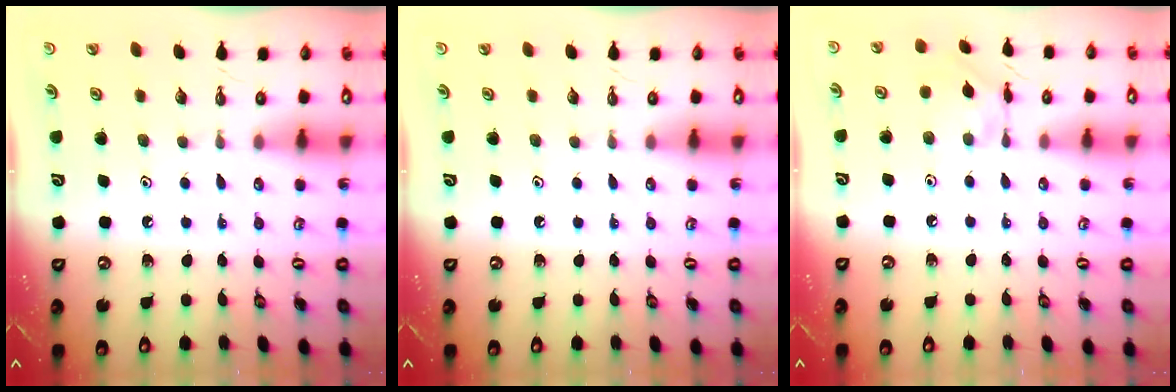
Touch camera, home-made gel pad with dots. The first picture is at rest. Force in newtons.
{"total": 0.0}
{"total": 4.7, "press": 4.7, "slide": 0.2}